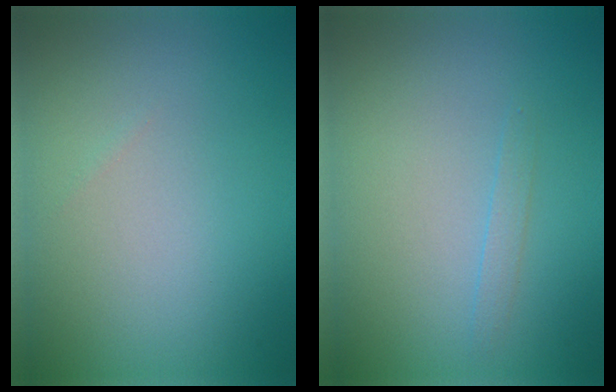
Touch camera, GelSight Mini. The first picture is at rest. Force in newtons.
{"total": 0.8, "press": 0.8, "slide": 0.1}